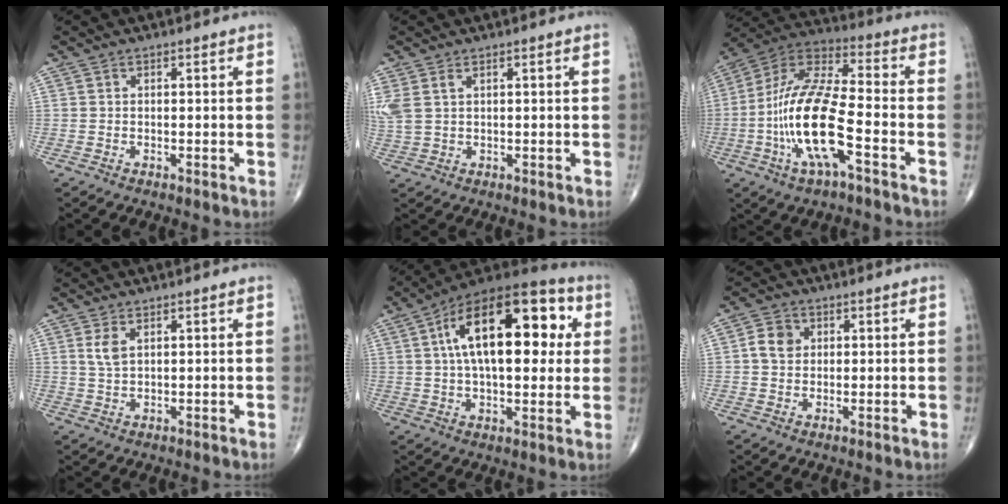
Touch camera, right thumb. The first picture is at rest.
{"total": 4.5, "force": [1.7, 2.5, 3.3], "torque": [-0.098, 0.011, 0.045]}
{"total": 18.1, "force": [-5.2, 5.5, 16.5], "torque": [-0.340, 0.036, -0.101]}
{"total": 2.8, "force": [1.2, 1.3, 2.2], "torque": [-0.046, -0.002, 0.030]}
{"total": 23.8, "force": [5.5, 11.3, 20.2], "torque": [-0.296, 0.020, 0.075]}
{"total": 4.2, "force": [0.7, 3.4, 2.4], "torque": [-0.040, 0.004, 0.009]}